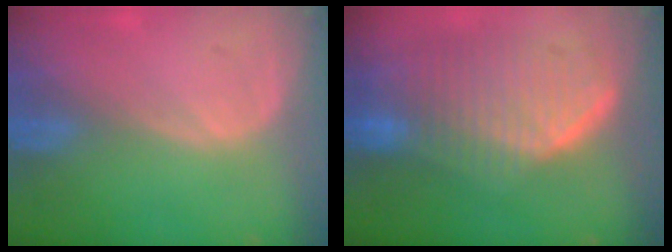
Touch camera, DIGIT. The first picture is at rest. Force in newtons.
{"total": 10.1, "press": 9.0, "slide": 4.6}